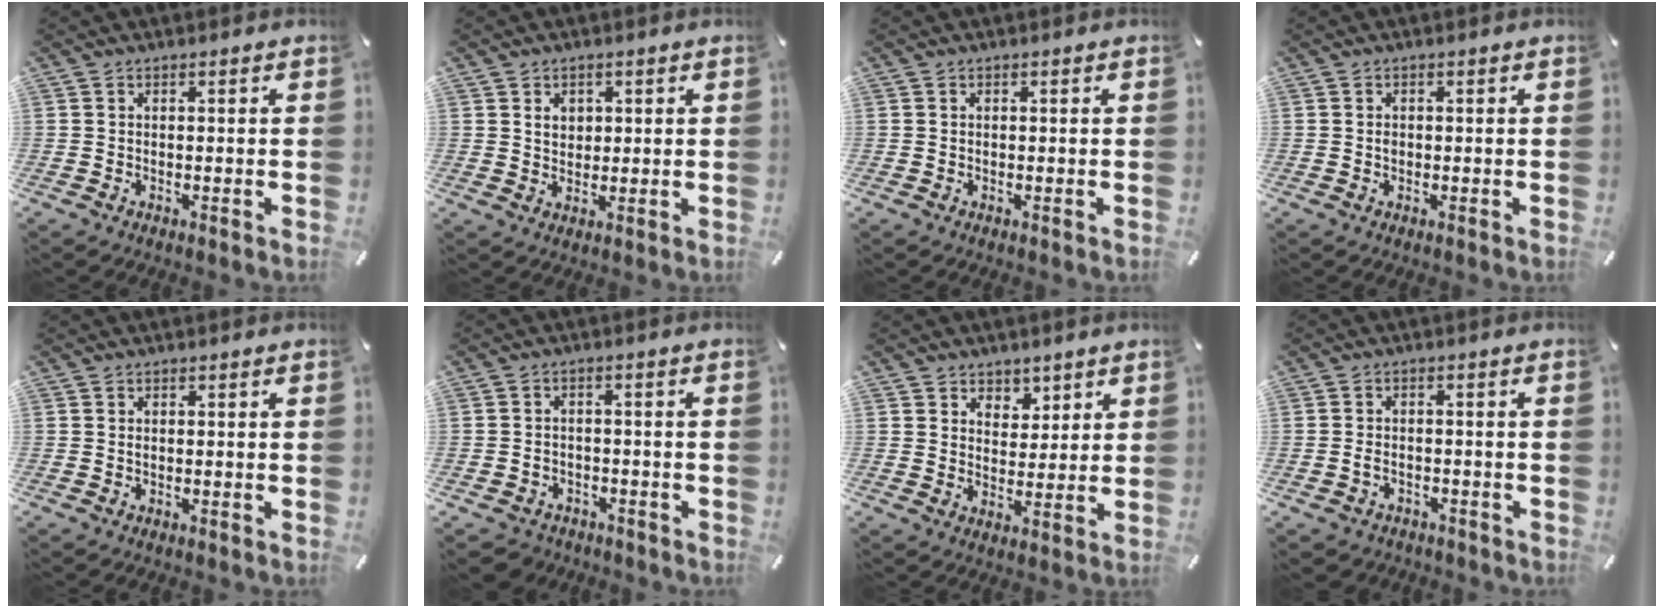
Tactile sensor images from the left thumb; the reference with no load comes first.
{"total": 3.4, "force": [1.0, 3.1, 0.9], "torque": [-0.012, -0.001, 0.014]}
{"total": 0.0}
{"total": 0.7, "force": [-0.1, 0.5, 0.4], "torque": [-0.008, 0.001, -0.003]}
{"total": 0.0}
{"total": 3.9, "force": [-2.6, 2.8, 0.7], "torque": [-0.019, 0.012, -0.053]}
{"total": 5.3, "force": [3.4, 4.0, -0.2], "torque": [0.014, -0.023, 0.058]}
{"total": 2.8, "force": [-1.5, 2.0, 1.1], "torque": [-0.026, 0.005, -0.032]}